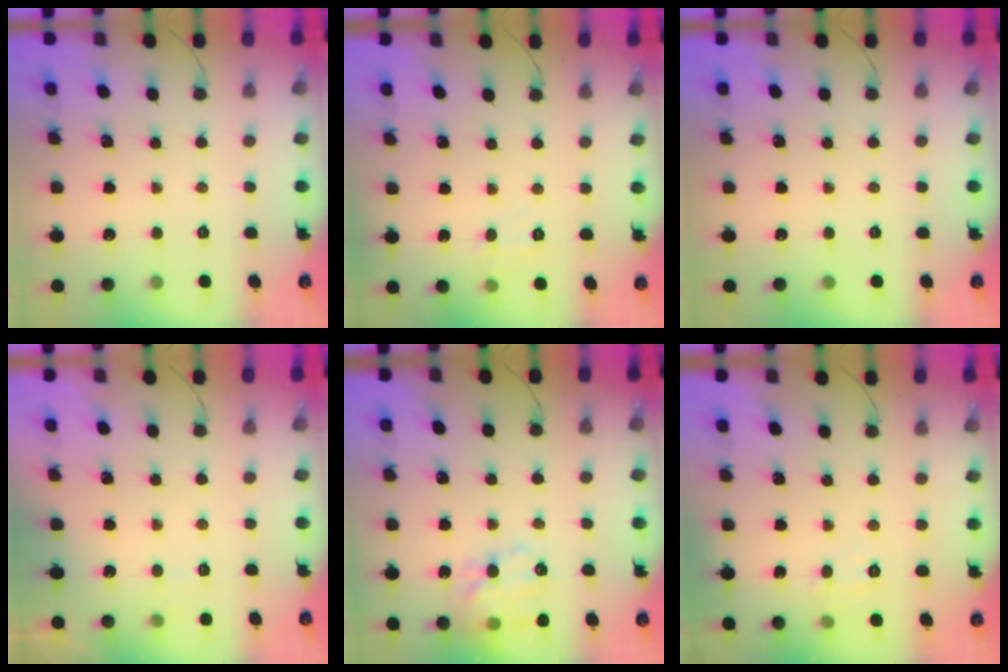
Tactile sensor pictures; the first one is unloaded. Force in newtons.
{"total": 5.0, "press": 4.9, "slide": 1.1}
{"total": 0.0}
{"total": 3.1, "press": 2.5, "slide": 1.8}
{"total": 15.9, "press": 15.8, "slide": 2.3}
{"total": 5.0, "press": 4.8, "slide": 1.1}